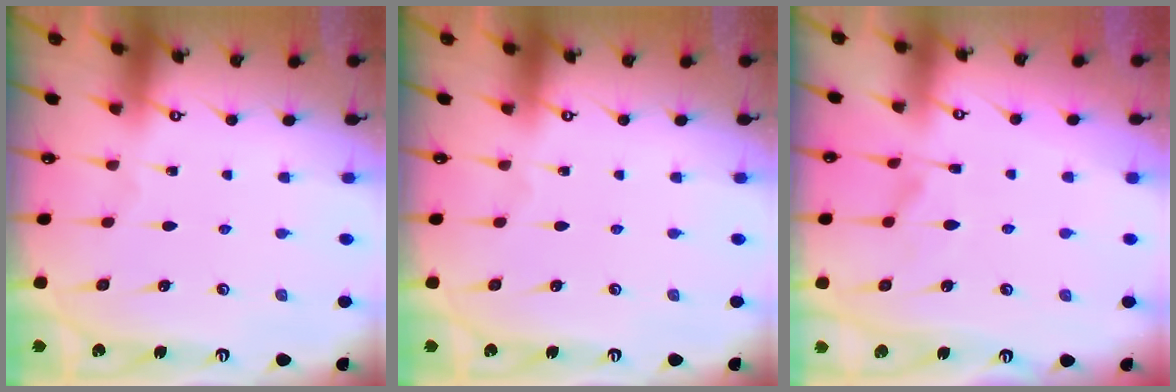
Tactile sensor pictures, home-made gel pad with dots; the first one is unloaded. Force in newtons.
{"total": 0.0}
{"total": 6.2, "press": 6.0, "slide": 1.4}